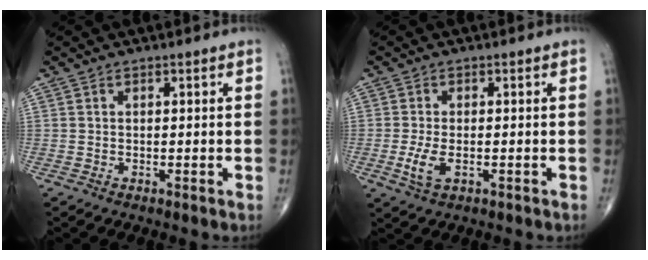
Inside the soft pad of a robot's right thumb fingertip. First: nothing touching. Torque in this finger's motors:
{"motor_torque": [-0.14, 0.23, 0.29, 0.27, 0.01]}